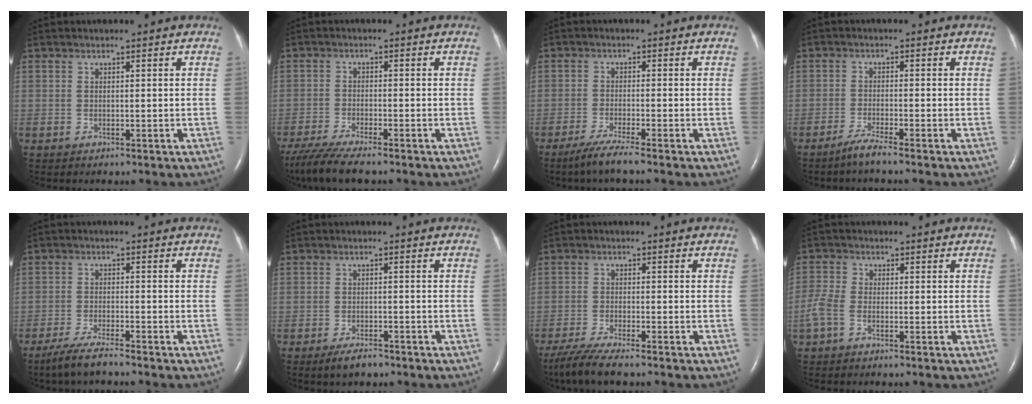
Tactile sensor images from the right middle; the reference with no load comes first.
{"total": 7.8, "force": [-6.4, 0.3, 4.3], "torque": [-0.078, -0.025, -0.112]}
{"total": 4.0, "force": [-3.1, -0.7, 2.5], "torque": [-0.062, -0.015, -0.063]}
{"total": 2.7, "force": [-2.2, -0.6, 1.4], "torque": [-0.043, -0.009, -0.048]}
{"total": 4.7, "force": [-3.9, 0.0, 2.6], "torque": [-0.058, -0.016, -0.078]}
{"total": 3.2, "force": [-2.5, 0.9, 1.8], "torque": [-0.042, -0.005, -0.039]}
{"total": 6.2, "force": [-5.0, 0.1, 3.6], "torque": [-0.069, -0.020, -0.090]}
{"total": 3.2, "force": [-1.5, 1.5, 2.4], "torque": [-0.074, -0.001, -0.037]}